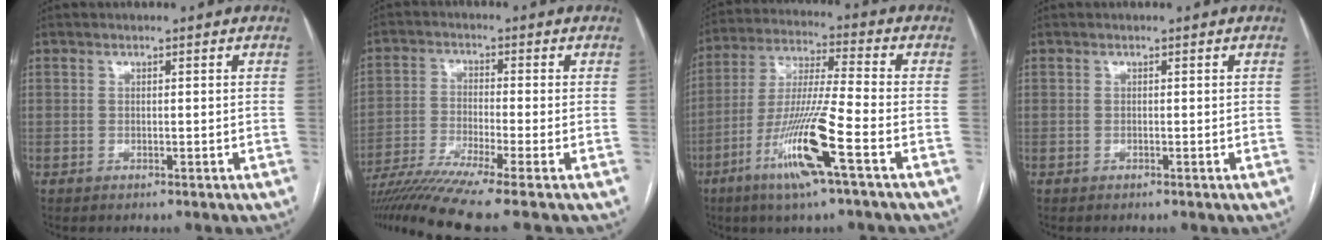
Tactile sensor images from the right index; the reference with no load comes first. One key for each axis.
{"total": 10.3, "fx": -8.1, "fy": -2.0, "fz": 5.9, "tx": -0.099, "ty": -0.032, "tz": -0.142}
{"total": 14.0, "fx": -6.4, "fy": -0.4, "fz": 12.4, "tx": -0.252, "ty": -0.018, "tz": -0.123}
{"total": 0.0}